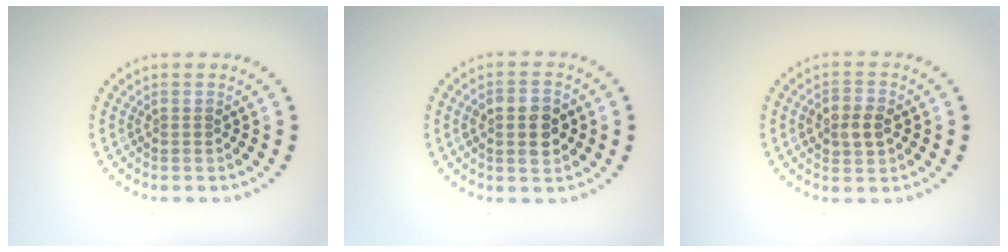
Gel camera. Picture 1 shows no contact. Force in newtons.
{"total": 3.8, "press": 3.8, "slide": 0.3}
{"total": 2.8, "press": 2.8, "slide": 0.1}